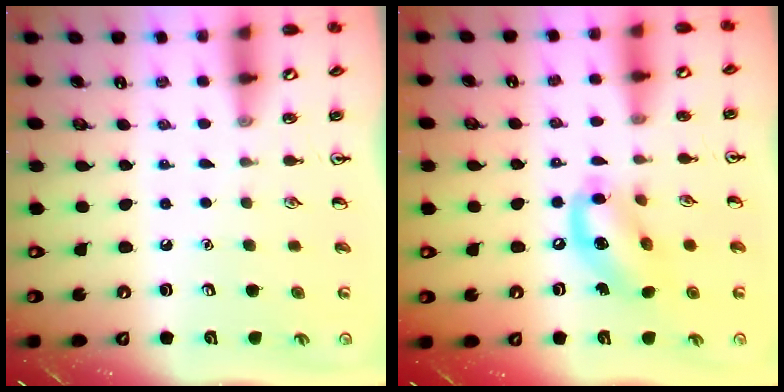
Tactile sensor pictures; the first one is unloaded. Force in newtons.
{"total": 13.1, "press": 12.7, "slide": 3.0}